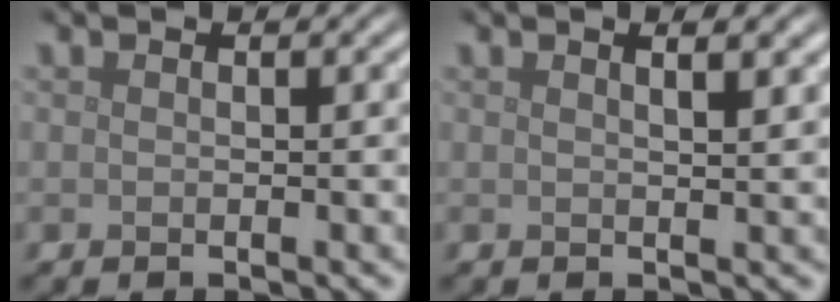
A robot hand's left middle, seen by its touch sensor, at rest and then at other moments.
{"total": 2.7, "force": [1.5, 1.0, 2.0], "torque": [-0.009, 0.008, 0.001]}